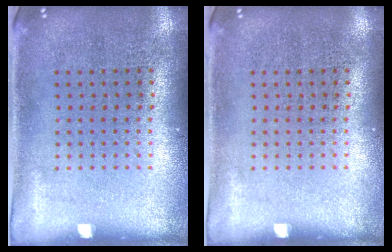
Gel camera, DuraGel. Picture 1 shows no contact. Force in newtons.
{"total": 0.0}